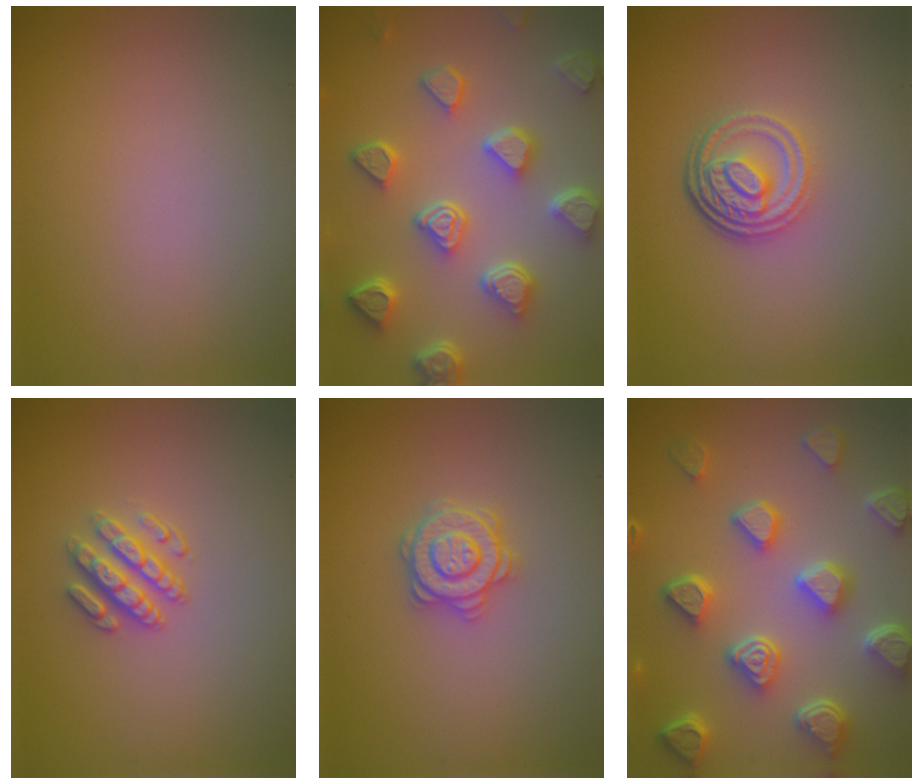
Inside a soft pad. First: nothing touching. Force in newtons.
{"total": 6.6, "press": 5.3, "slide": 4.0}
{"total": 4.5, "press": 3.4, "slide": 3.0}
{"total": 2.7, "press": 2.5, "slide": 1.2}
{"total": 3.3, "press": 3.3, "slide": 0.5}
{"total": 7.5, "press": 6.0, "slide": 4.6}